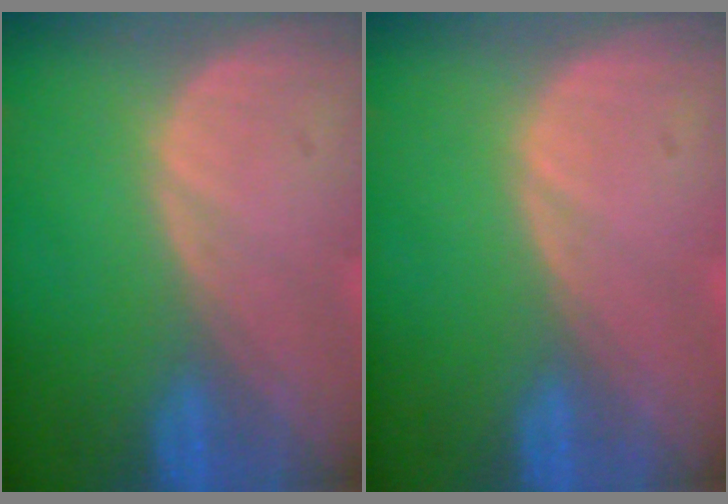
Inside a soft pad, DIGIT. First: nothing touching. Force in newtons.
{"total": 0.6, "press": 0.1, "slide": 0.6}